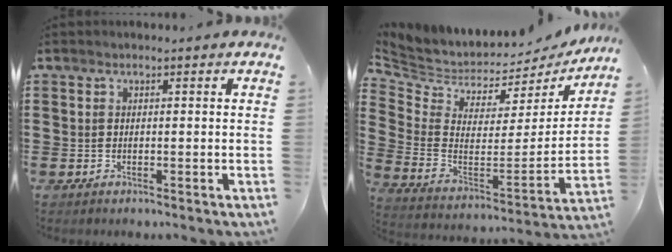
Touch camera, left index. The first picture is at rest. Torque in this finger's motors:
{"motor_torque": [-1.04, 1.10, -0.13, 0.00]}